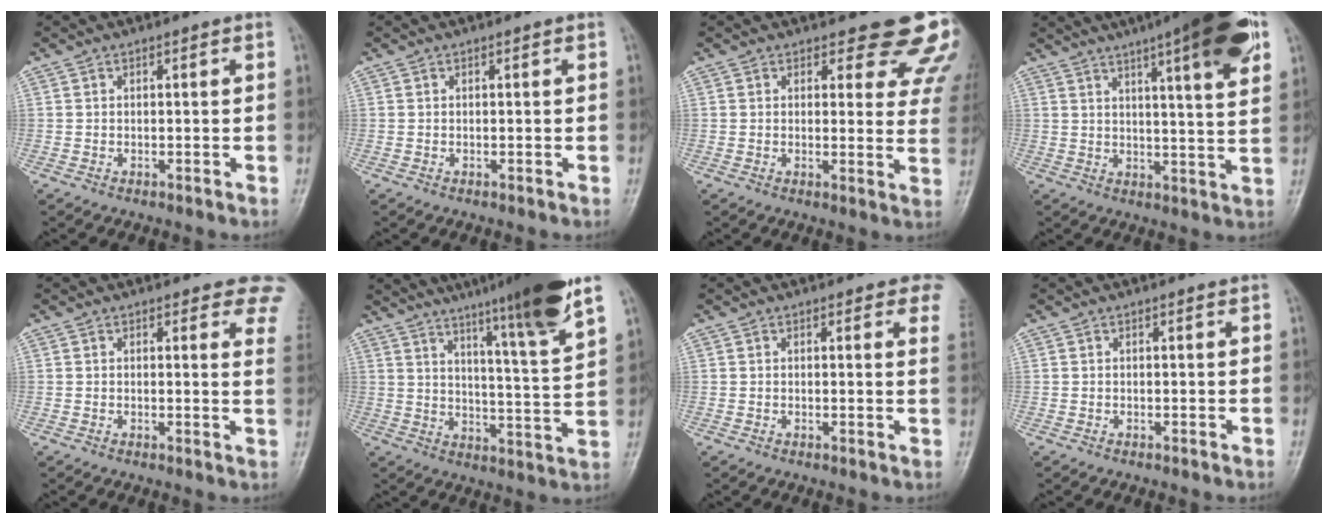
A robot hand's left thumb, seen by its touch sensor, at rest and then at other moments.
{"total": 0.0}
{"total": 12.0, "force": [10.4, 4.4, 4.0], "torque": [0.008, -0.072, 0.092]}
{"total": 18.1, "force": [9.9, 3.0, 14.9], "torque": [-0.195, -0.017, 0.135]}
{"total": 7.2, "force": [5.9, 2.9, 3.0], "torque": [0.006, -0.023, 0.036]}
{"total": 17.4, "force": [12.1, 0.1, 12.6], "torque": [-0.177, -0.055, 0.175]}
{"total": 4.7, "force": [3.5, 1.8, 2.6], "torque": [-0.005, -0.011, 0.019]}
{"total": 0.0}